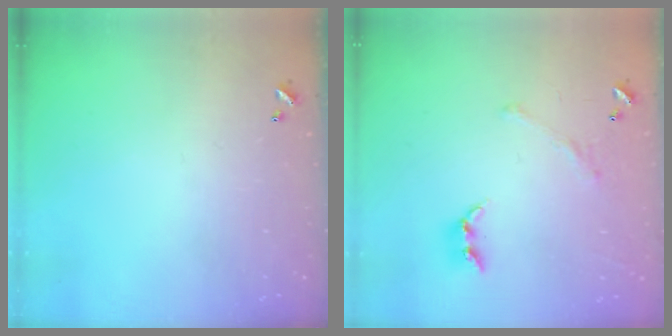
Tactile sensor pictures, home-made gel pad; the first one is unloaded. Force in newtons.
{"total": 2.3, "press": 2.0, "slide": 1.0}